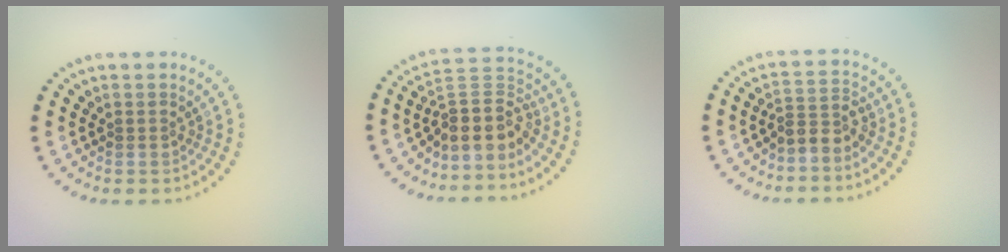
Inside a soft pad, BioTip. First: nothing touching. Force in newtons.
{"total": 4.3, "press": 3.3, "slide": 2.7}
{"total": 2.4, "press": 1.8, "slide": 1.6}